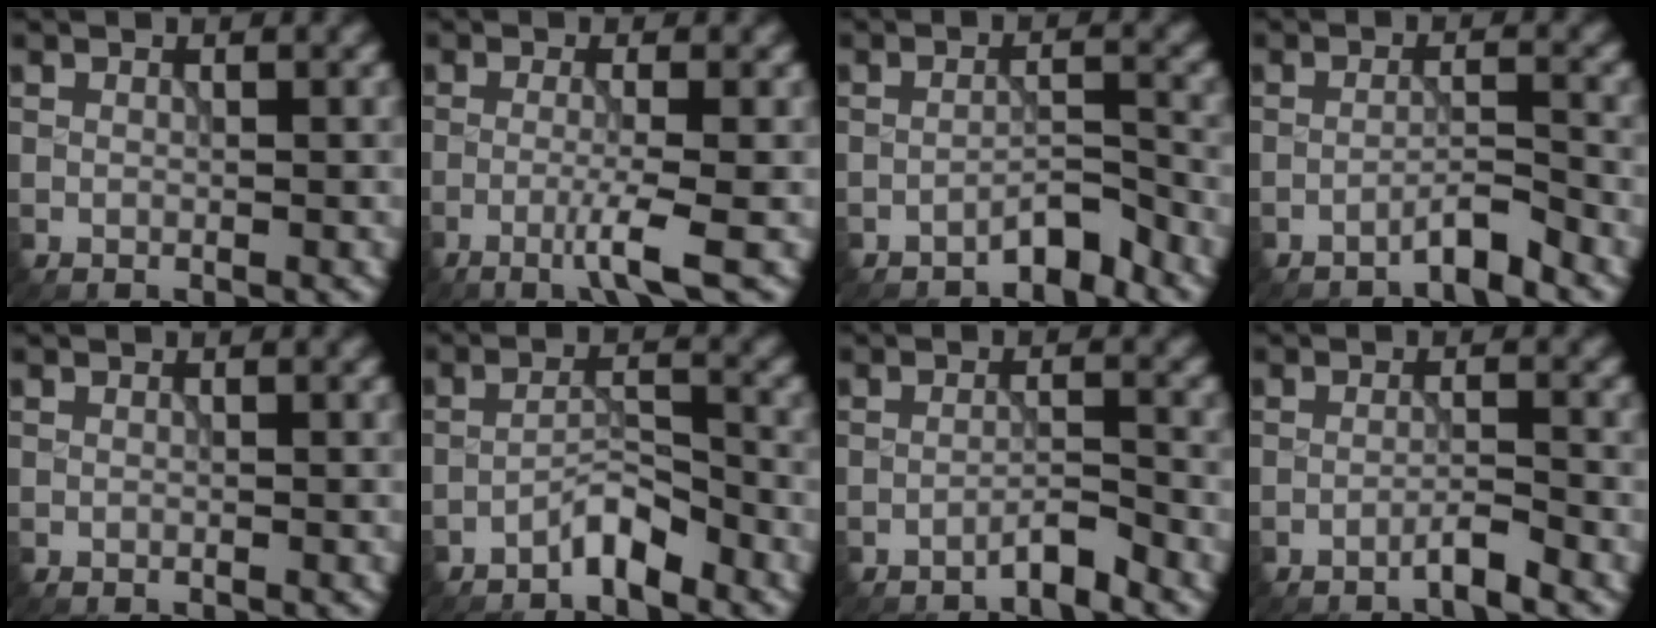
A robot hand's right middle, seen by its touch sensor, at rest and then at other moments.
{"total": 3.1, "force": [-1.4, 0.1, 2.8], "torque": [-0.049, 0.002, -0.038]}
{"total": 2.4, "force": [-2.1, 0.4, 1.0], "torque": [-0.012, 0.014, -0.037]}
{"total": 2.2, "force": [-1.9, 0.0, 1.2], "torque": [-0.013, 0.011, -0.040]}
{"total": 0.0}
{"total": 2.7, "force": [-2.2, 0.5, 1.4], "torque": [-0.021, 0.013, -0.044]}
{"total": 1.8, "force": [-1.6, 0.0, 0.9], "torque": [-0.010, 0.008, -0.034]}
{"total": 1.7, "force": [-1.3, 0.0, 1.1], "torque": [-0.014, 0.008, -0.032]}